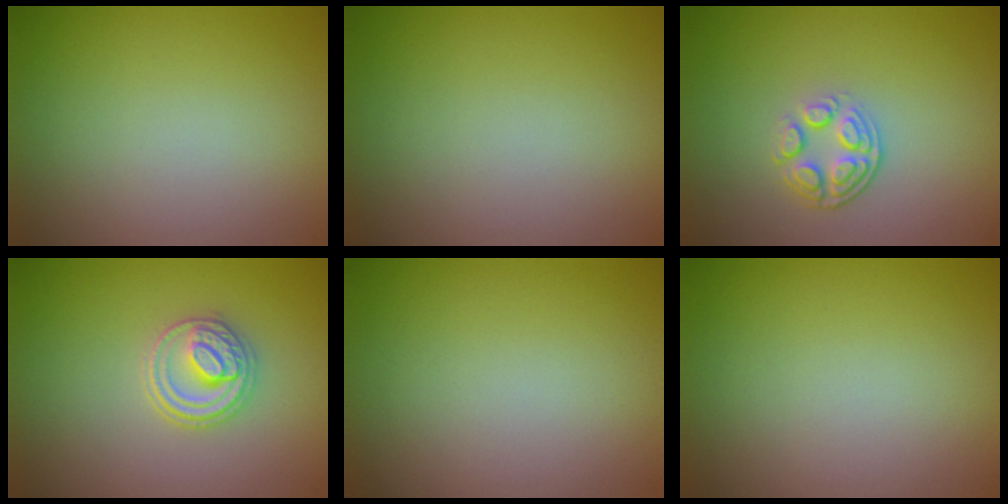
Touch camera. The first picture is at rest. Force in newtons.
{"total": 0.0}
{"total": 3.0, "press": 2.3, "slide": 1.9}
{"total": 3.2, "press": 3.0, "slide": 1.0}
{"total": 0.0}
{"total": 0.0}